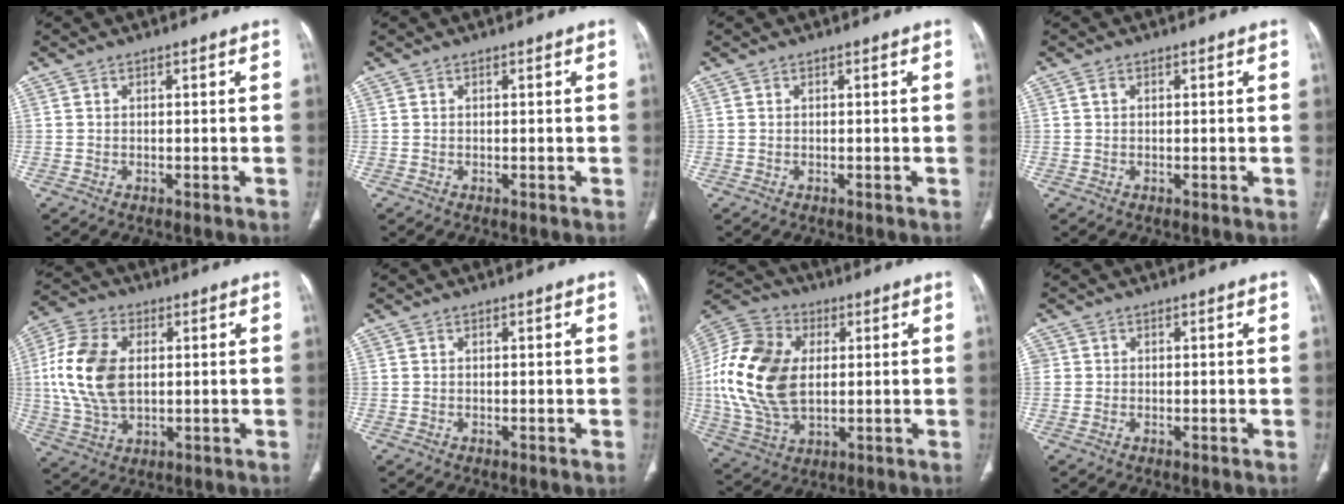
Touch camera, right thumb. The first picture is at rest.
{"total": 0.0}
{"total": 0.0}
{"total": 0.6, "force": [0.2, 0.4, 0.3], "torque": [-0.004, 0.001, 0.004]}
{"total": 14.9, "force": [1.6, 9.4, 11.4], "torque": [-0.234, 0.004, 0.032]}
{"total": 0.0}
{"total": 19.9, "force": [2.0, 12.9, 15.0], "torque": [-0.302, 0.000, 0.039]}
{"total": 0.9, "force": [0.0, 0.9, 0.1], "torque": [0.007, 0.003, 0.000]}